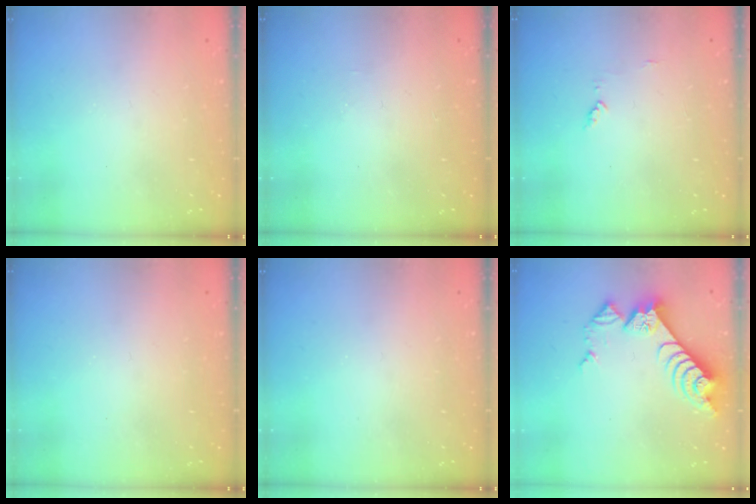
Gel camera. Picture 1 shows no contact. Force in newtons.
{"total": 1.2, "press": 1.2, "slide": 0.3}
{"total": 4.1, "press": 4.0, "slide": 0.8}
{"total": 0.0}
{"total": 0.0}
{"total": 9.9, "press": 9.8, "slide": 1.2}